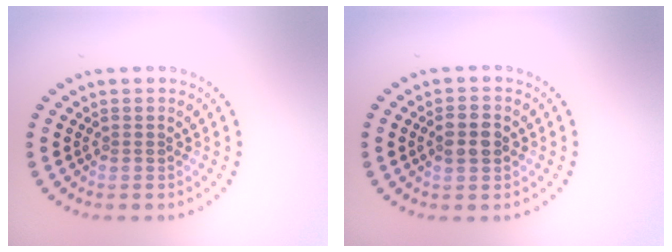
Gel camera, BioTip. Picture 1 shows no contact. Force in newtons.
{"total": 2.3, "press": 2.3, "slide": 0.1}